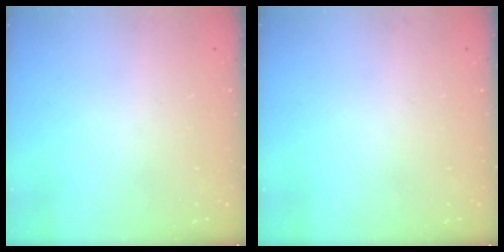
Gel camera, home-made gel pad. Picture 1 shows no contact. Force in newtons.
{"total": 0.0}